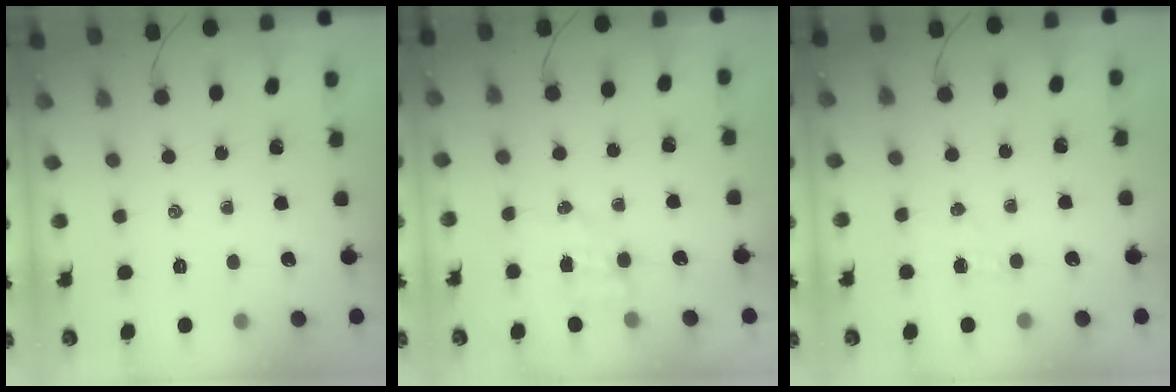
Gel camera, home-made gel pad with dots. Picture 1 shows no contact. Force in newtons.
{"total": 3.8, "press": 3.7, "slide": 0.8}
{"total": 3.5, "press": 3.4, "slide": 0.8}